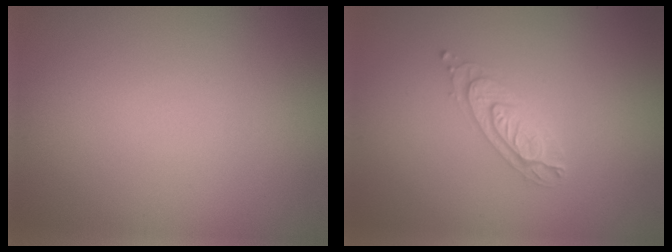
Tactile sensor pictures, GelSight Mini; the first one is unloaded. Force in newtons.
{"total": 2.2, "press": 2.2, "slide": 0.3}